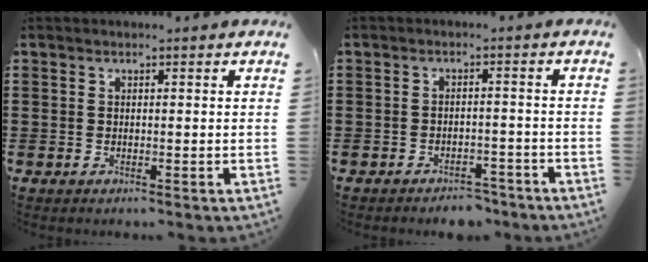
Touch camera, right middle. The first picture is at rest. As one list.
[{"total": 2.6, "force": [-2.5, 0.4, -0.1], "torque": [-0.007, 0.002, -0.055]}]